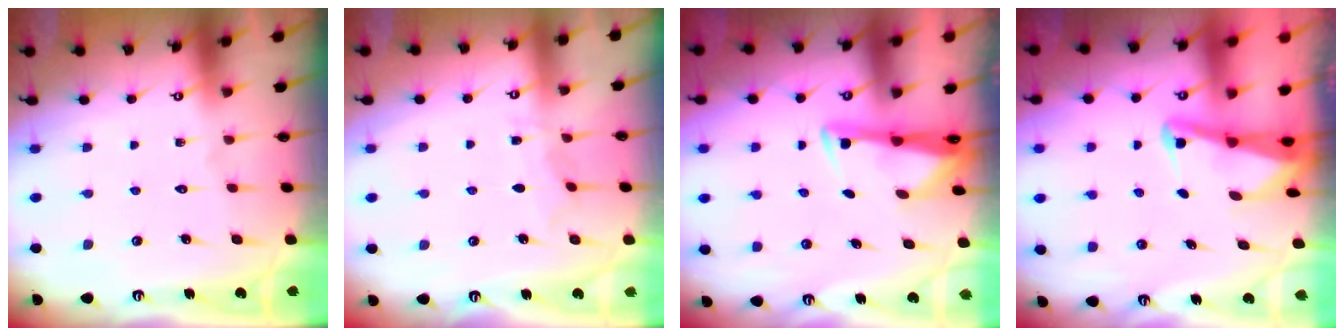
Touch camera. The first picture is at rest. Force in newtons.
{"total": 4.2, "press": 4.2, "slide": 0.1}
{"total": 3.2, "press": 3.1, "slide": 0.8}
{"total": 2.7, "press": 2.6, "slide": 0.6}